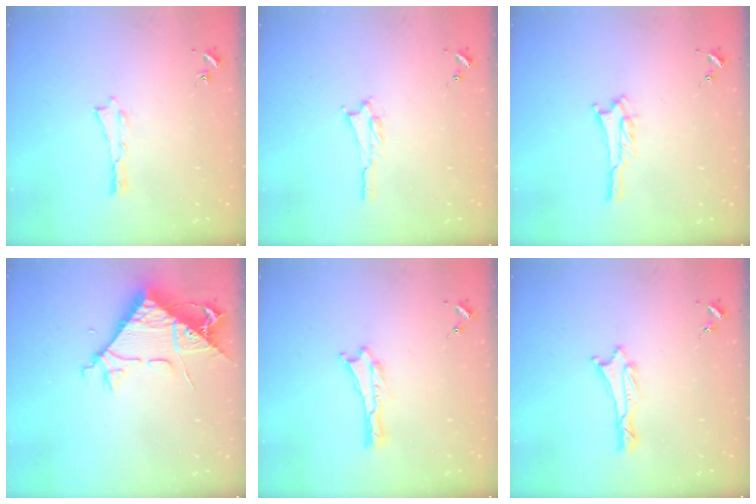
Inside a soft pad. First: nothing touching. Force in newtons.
{"total": 1.1, "press": 1.1, "slide": 0.2}
{"total": 2.8, "press": 2.8, "slide": 0.3}
{"total": 8.7, "press": 8.6, "slide": 1.0}
{"total": 0.0}
{"total": 1.0, "press": 1.0, "slide": 0.2}